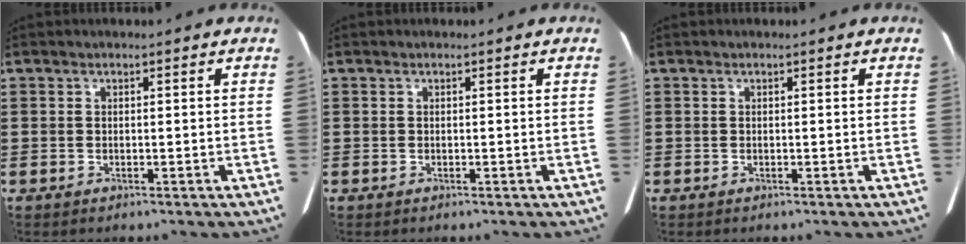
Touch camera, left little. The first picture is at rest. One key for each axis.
{"total": 0.0}
{"total": 0.0}